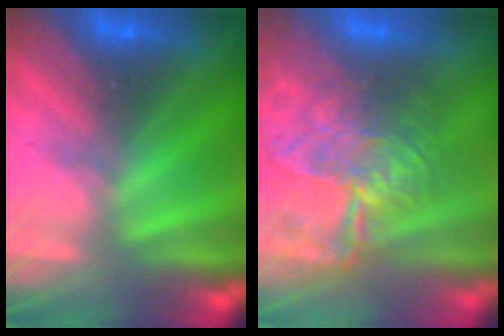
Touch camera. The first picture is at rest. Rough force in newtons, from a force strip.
{"total": 11.4}